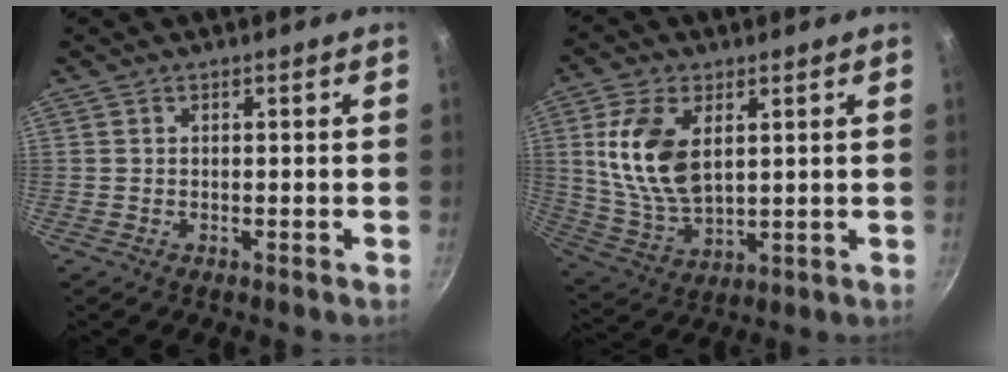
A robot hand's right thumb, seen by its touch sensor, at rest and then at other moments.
{"total": 13.8, "force": [3.5, 7.6, 11.0], "torque": [-0.216, -0.014, 0.079]}